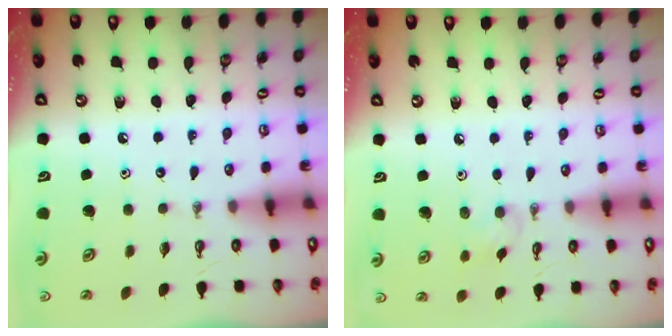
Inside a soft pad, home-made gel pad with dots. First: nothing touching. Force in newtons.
{"total": 6.0, "press": 5.1, "slide": 3.1}